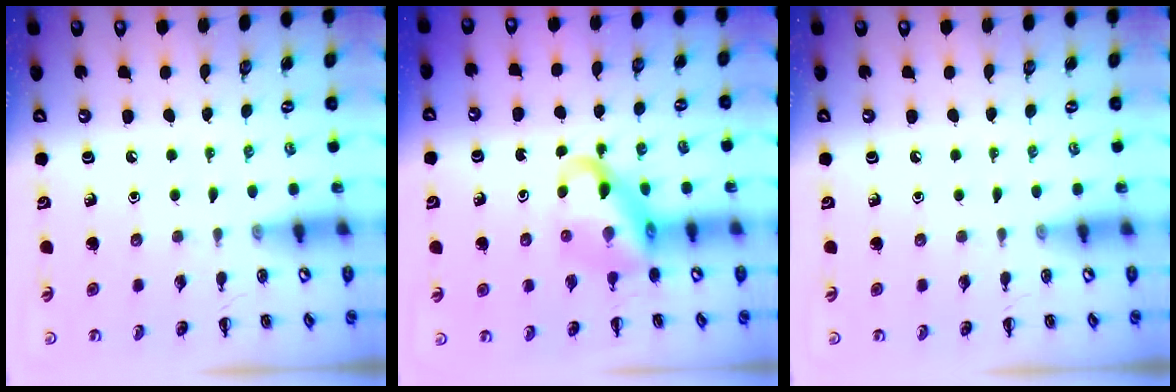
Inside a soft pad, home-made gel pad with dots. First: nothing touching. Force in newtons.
{"total": 11.3, "press": 10.9, "slide": 3.0}
{"total": 0.0}